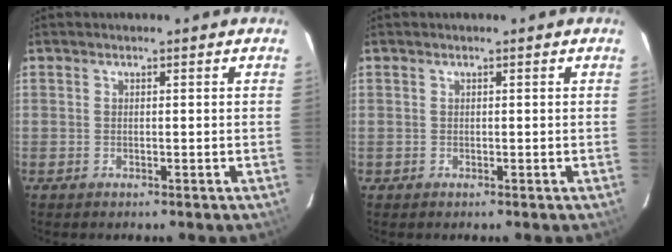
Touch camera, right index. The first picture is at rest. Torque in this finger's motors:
{"motor_torque": [-1.04, -0.34, -1.06, -0.21]}